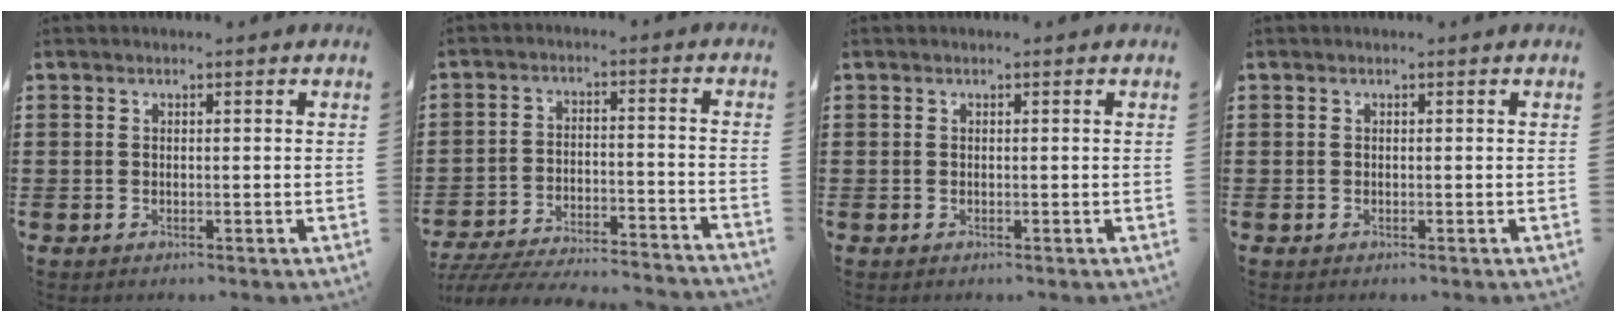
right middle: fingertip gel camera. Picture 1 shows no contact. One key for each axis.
{"total": 6.3, "fx": -6.2, "fy": 0.3, "fz": 1.5, "tx": -0.031, "ty": 0.002, "tz": -0.122}
{"total": 0.0}
{"total": 0.0}